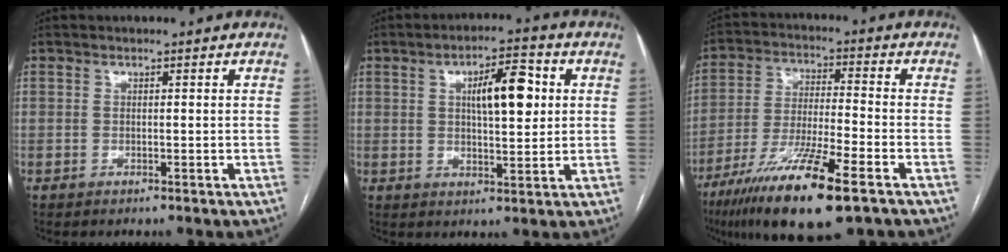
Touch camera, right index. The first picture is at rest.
{"total": 8.6, "force": [2.1, 2.6, 8.0], "torque": [-0.127, 0.015, 0.035]}
{"total": 16.0, "force": [-9.4, 1.3, 12.8], "torque": [-0.247, -0.040, -0.167]}